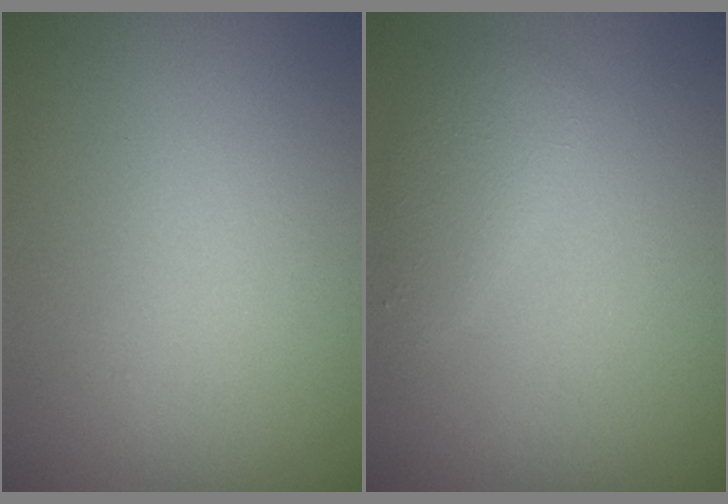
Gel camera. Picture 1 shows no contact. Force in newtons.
{"total": 2.0, "press": 2.0, "slide": 0.1}